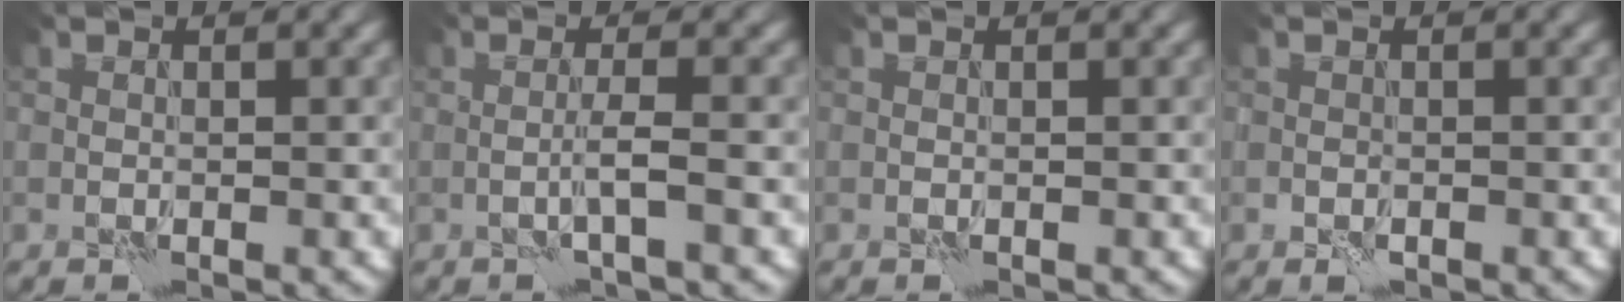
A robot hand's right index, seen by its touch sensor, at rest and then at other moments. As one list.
[{"total": 2.0, "force": [-0.7, -0.1, 1.8], "torque": [-0.037, 0.007, -0.018]}, {"total": 0.0}, {"total": 1.1, "force": [-0.6, 0.6, 0.7], "torque": [-0.014, -0.001, -0.013]}]